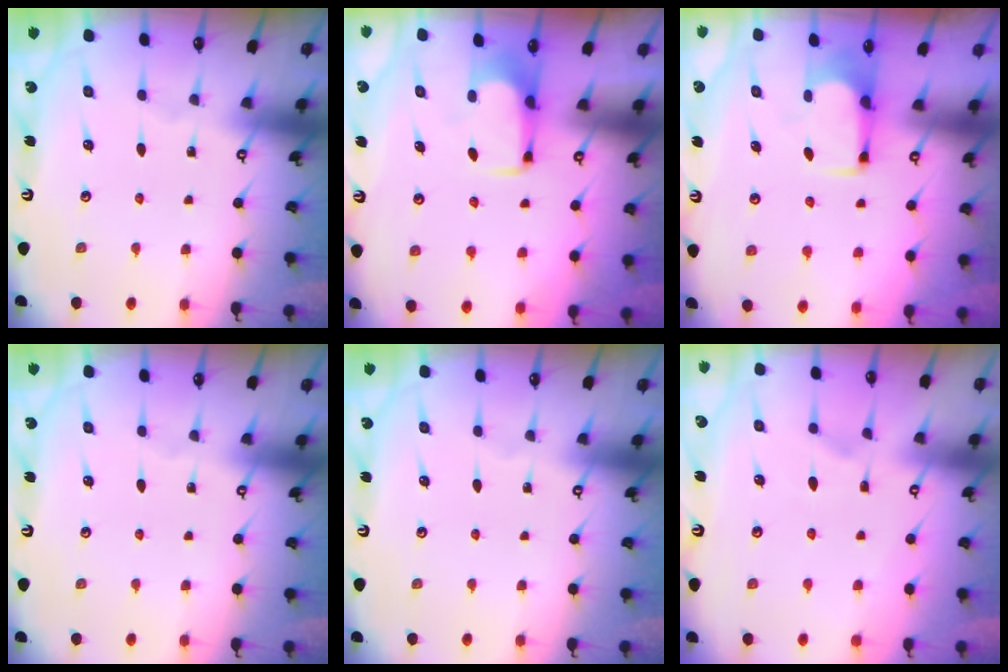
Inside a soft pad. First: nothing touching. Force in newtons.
{"total": 2.0, "press": 1.9, "slide": 0.4}
{"total": 2.5, "press": 2.4, "slide": 0.9}
{"total": 0.0}
{"total": 0.0}
{"total": 2.4, "press": 2.1, "slide": 1.1}